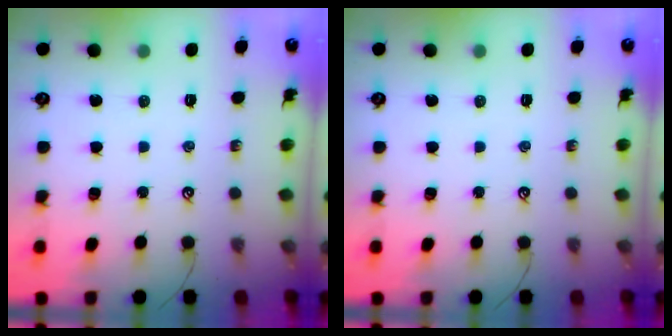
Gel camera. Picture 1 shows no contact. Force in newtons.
{"total": 0.0}